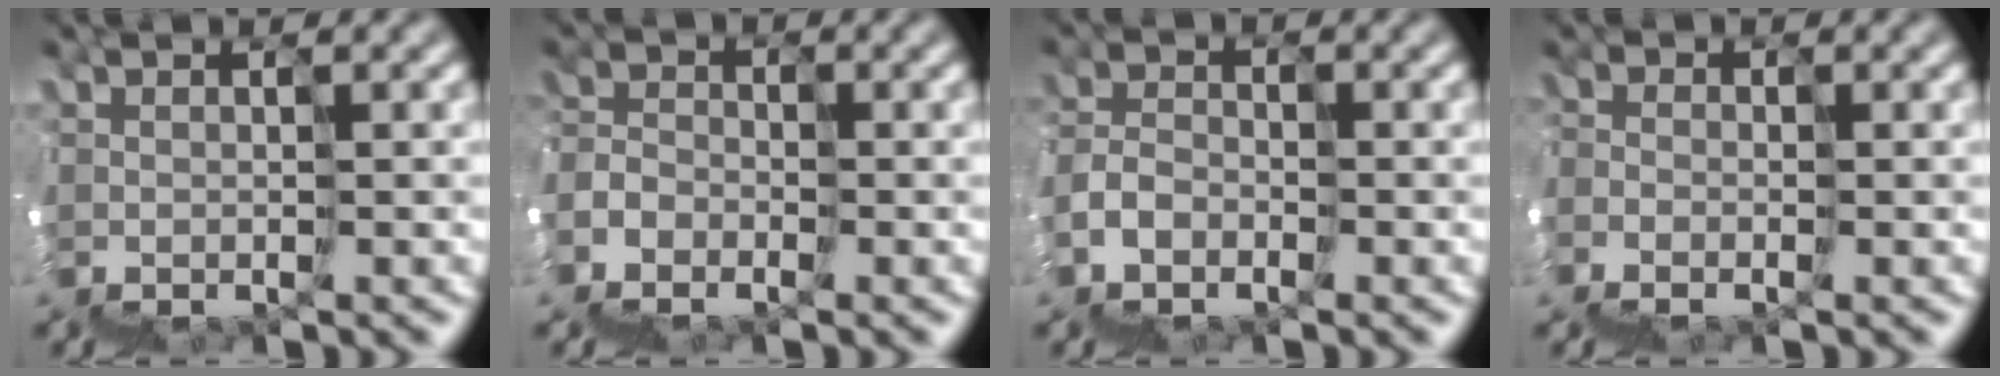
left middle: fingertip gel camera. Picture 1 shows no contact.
{"total": 5.7, "force": [-5.0, 1.9, -1.8], "torque": [0.044, -0.003, -0.079]}
{"total": 3.5, "force": [-2.9, 0.4, -2.0], "torque": [0.040, 0.005, -0.062]}
{"total": 3.2, "force": [-3.0, 1.1, 0.6], "torque": [-0.004, -0.015, -0.050]}